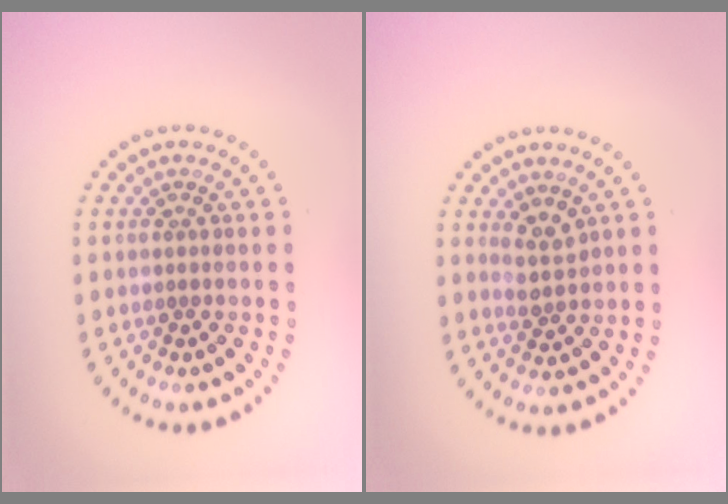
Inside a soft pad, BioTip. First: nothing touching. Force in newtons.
{"total": 1.9, "press": 1.5, "slide": 1.1}